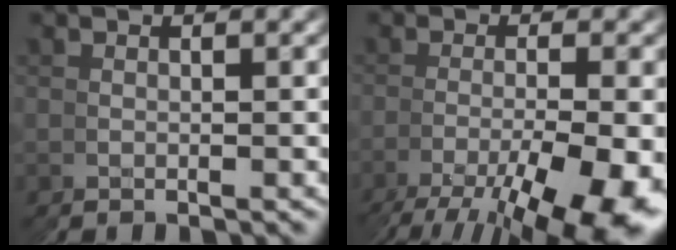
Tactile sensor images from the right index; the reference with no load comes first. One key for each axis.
{"total": 9.8, "fx": -4.6, "fy": 3.4, "fz": 8.0, "tx": -0.130, "ty": -0.034, "tz": -0.050}